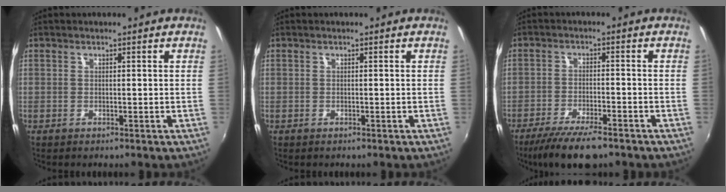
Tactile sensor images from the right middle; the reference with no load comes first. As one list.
[{"total": 0.0}, {"total": 10.6, "force": [-8.2, 2.5, 6.3], "torque": [-0.140, -0.029, -0.140]}]